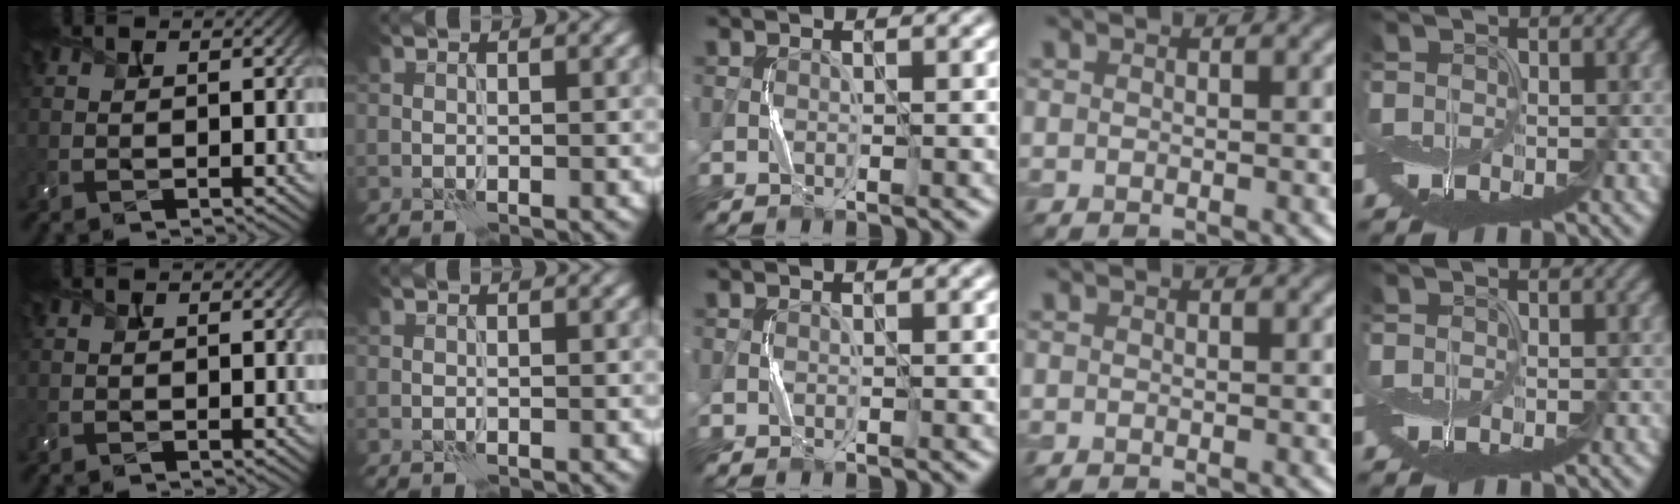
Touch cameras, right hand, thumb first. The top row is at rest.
{}